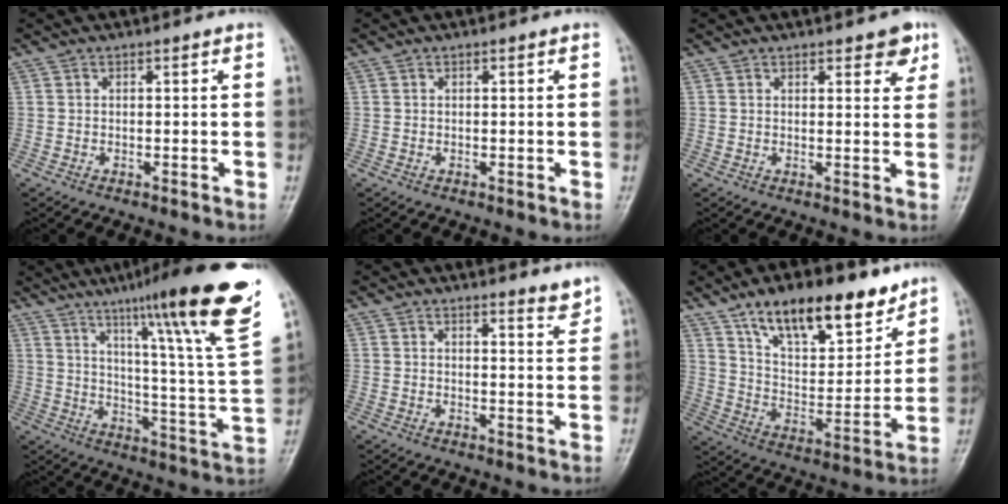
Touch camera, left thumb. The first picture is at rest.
{"total": 0.0}
{"total": 4.2, "force": [2.6, 1.8, 2.8], "torque": [-0.013, -0.012, 0.030]}
{"total": 24.6, "force": [15.6, 1.2, 18.9], "torque": [-0.257, -0.068, 0.224]}
{"total": 2.9, "force": [2.7, 0.3, 1.1], "torque": [-0.009, -0.029, 0.032]}
{"total": 18.8, "force": [12.9, 7.7, 11.3], "torque": [-0.134, -0.070, 0.223]}